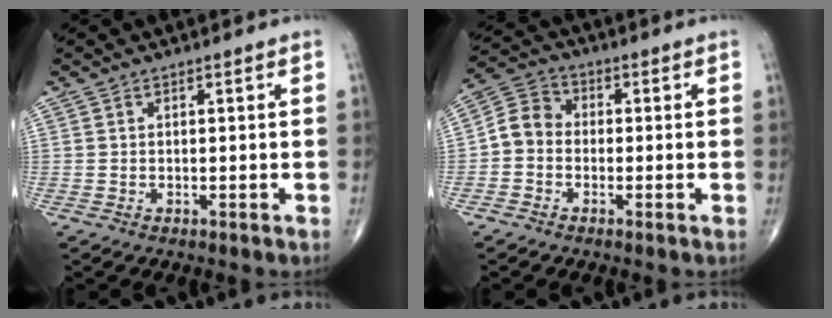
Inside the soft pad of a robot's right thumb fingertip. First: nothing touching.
{"total": 5.8, "force": [-1.1, 5.0, 2.9], "torque": [-0.036, 0.021, -0.038]}